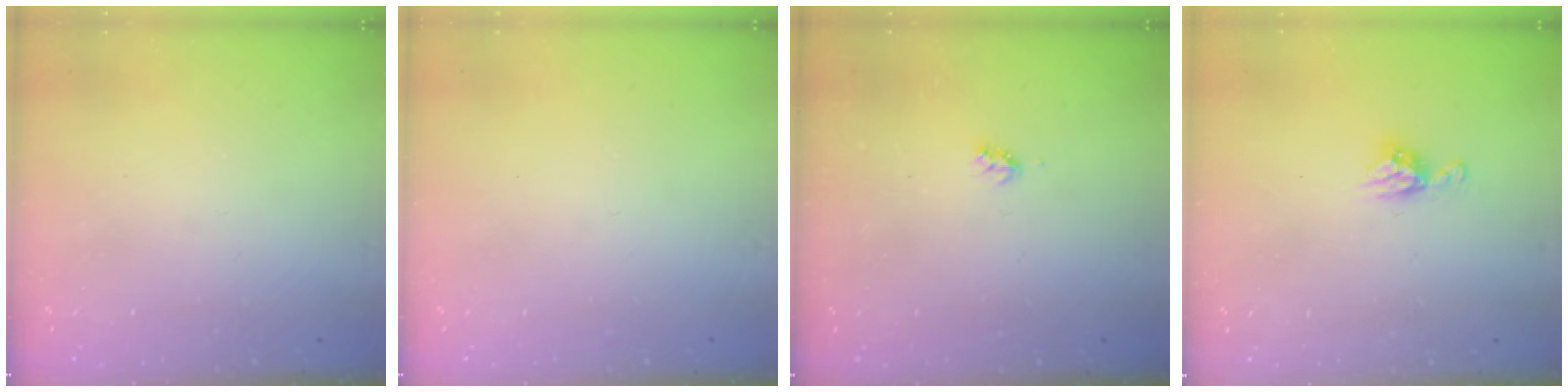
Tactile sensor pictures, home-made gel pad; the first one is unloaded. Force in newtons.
{"total": 0.0}
{"total": 2.8, "press": 2.8, "slide": 0.4}
{"total": 6.3, "press": 6.3, "slide": 0.5}